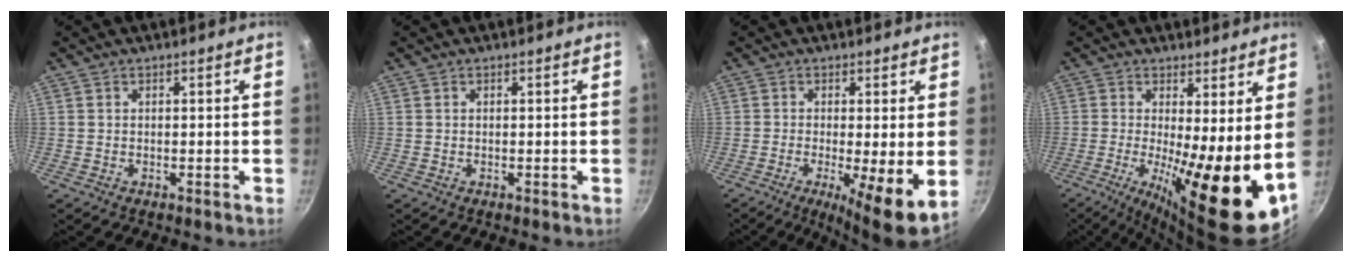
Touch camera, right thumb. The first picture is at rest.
{"total": 0.0}
{"total": 9.2, "force": [-1.5, 1.7, 8.9], "torque": [-0.138, -0.014, -0.019]}
{"total": 15.7, "force": [-0.7, 3.9, 15.2], "torque": [-0.221, -0.020, -0.010]}